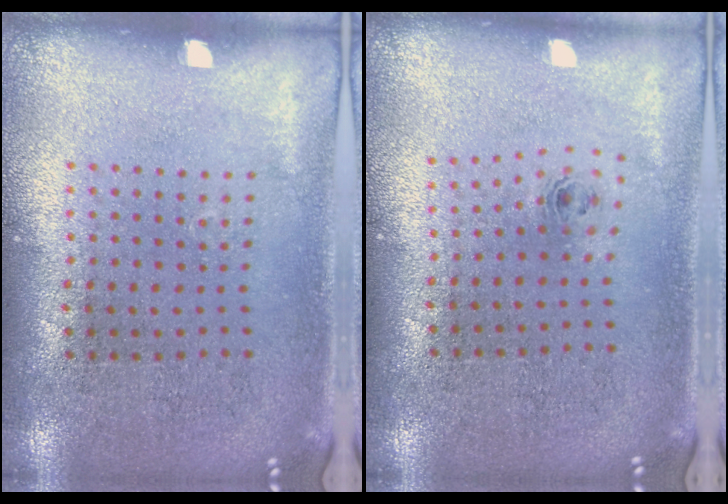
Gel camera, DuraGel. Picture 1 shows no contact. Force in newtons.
{"total": 0.8, "press": 0.4, "slide": 0.7}